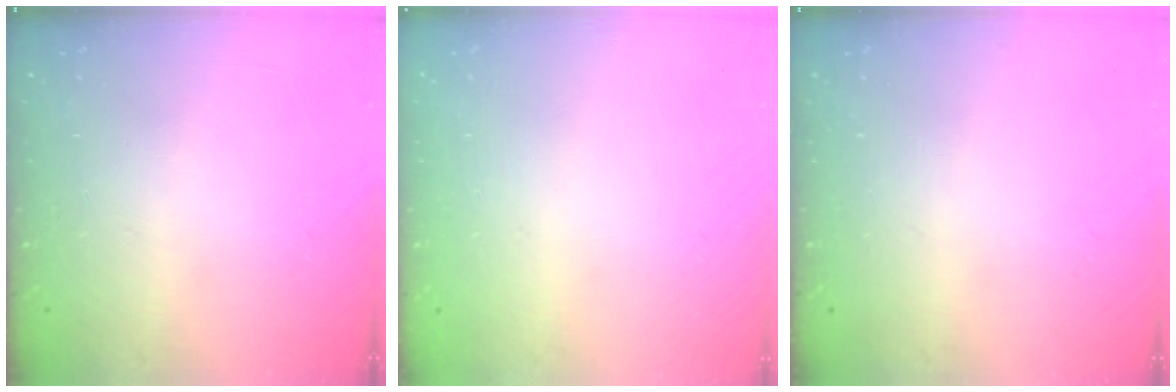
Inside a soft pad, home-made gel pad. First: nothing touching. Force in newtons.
{"total": 0.0}
{"total": 0.0}